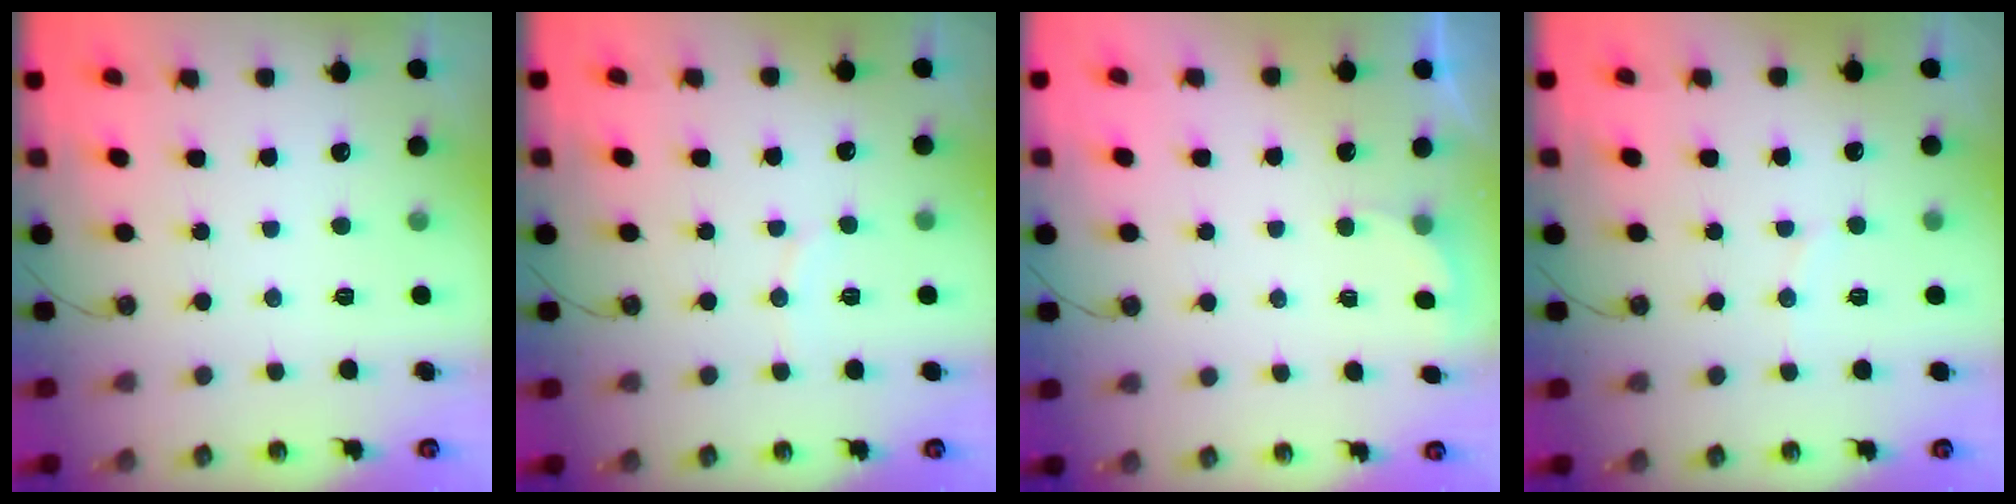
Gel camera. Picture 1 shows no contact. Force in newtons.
{"total": 5.1, "press": 5.0, "slide": 0.6}
{"total": 1.8, "press": 1.7, "slide": 0.8}
{"total": 3.1, "press": 2.9, "slide": 1.0}